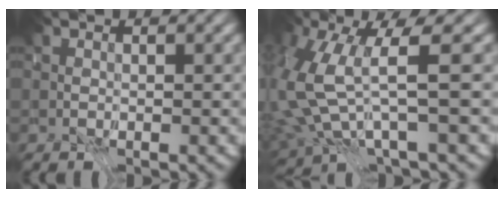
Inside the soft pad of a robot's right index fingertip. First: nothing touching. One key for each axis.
{"total": 5.2, "fx": -2.5, "fy": -0.8, "fz": 4.5, "tx": -0.118, "ty": -0.040, "tz": -0.034}